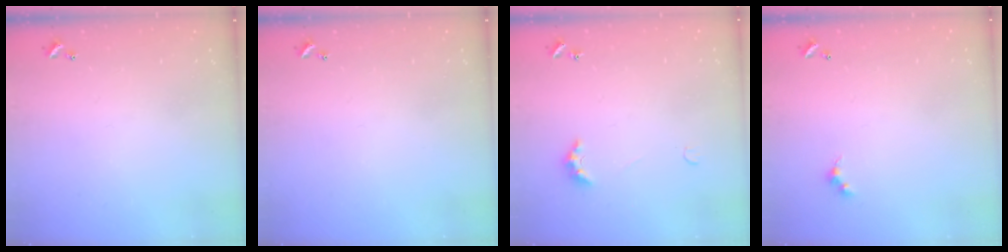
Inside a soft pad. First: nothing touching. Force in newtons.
{"total": 0.0}
{"total": 2.7, "press": 2.6, "slide": 0.7}
{"total": 2.5, "press": 2.5, "slide": 0.4}